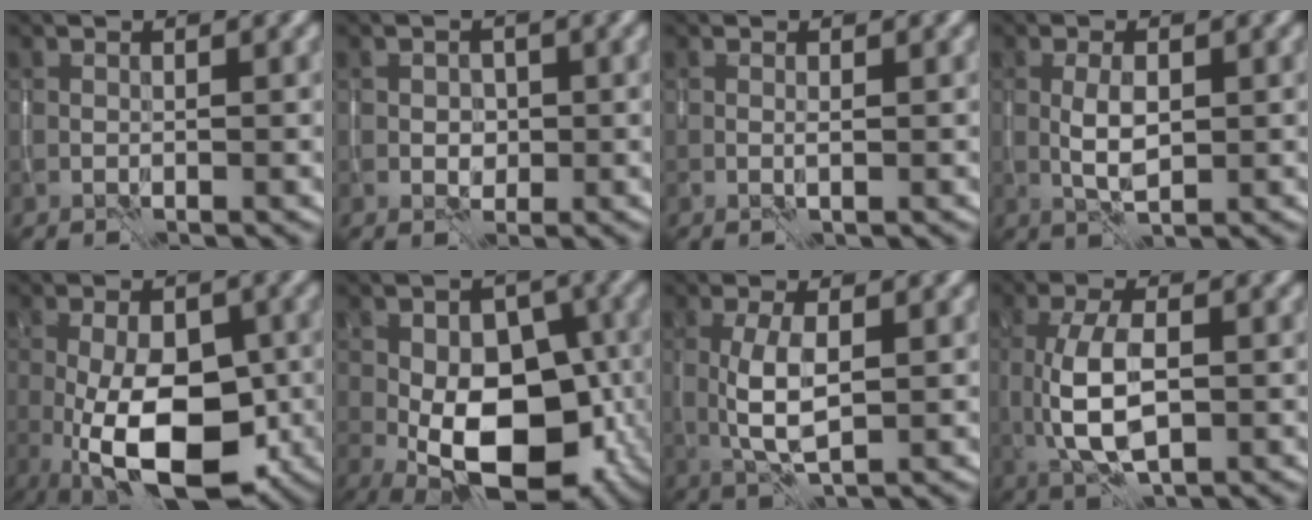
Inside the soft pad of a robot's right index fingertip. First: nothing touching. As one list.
[{"total": 1.8, "force": [-0.2, 1.6, 0.9], "torque": [-0.016, -0.002, -0.002]}, {"total": 0.0}, {"total": 2.8, "force": [-0.2, 1.2, 2.5], "torque": [-0.053, 0.000, 0.000]}, {"total": 11.5, "force": [-3.6, 5.7, 9.2], "torque": [-0.152, -0.012, -0.055]}, {"total": 13.5, "force": [-3.3, 8.0, 10.3], "torque": [-0.139, -0.008, -0.044]}, {"total": 4.1, "force": [0.0, 1.5, 3.8], "torque": [-0.085, -0.001, 0.003]}, {"total": 6.4, "force": [-0.3, 3.1, 5.6], "torque": [-0.122, -0.003, -0.002]}]